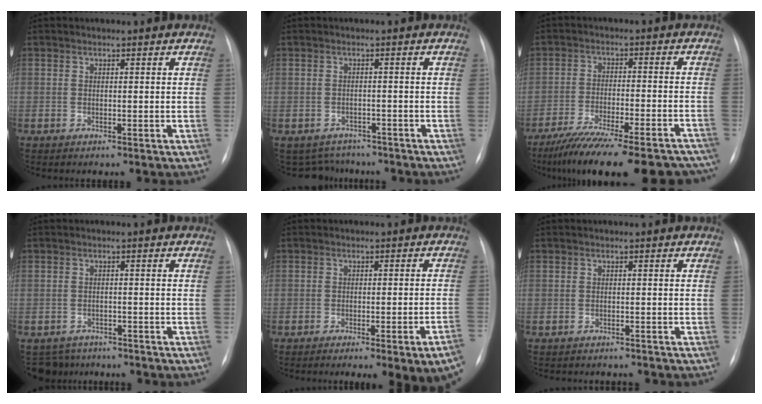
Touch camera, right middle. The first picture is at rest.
{"total": 5.7, "force": [-5.0, 2.8, -0.2], "torque": [0.004, 0.013, -0.063]}
{"total": 23.3, "force": [-20.0, 4.1, 11.3], "torque": [-0.136, -0.015, -0.278]}
{"total": 4.3, "force": [-3.5, 2.3, -0.5], "torque": [0.011, 0.004, -0.055]}
{"total": 9.4, "force": [-6.1, 0.2, 7.2], "torque": [-0.061, 0.004, -0.076]}
{"total": 3.6, "force": [-3.4, 1.2, 0.6], "torque": [-0.004, -0.002, -0.041]}